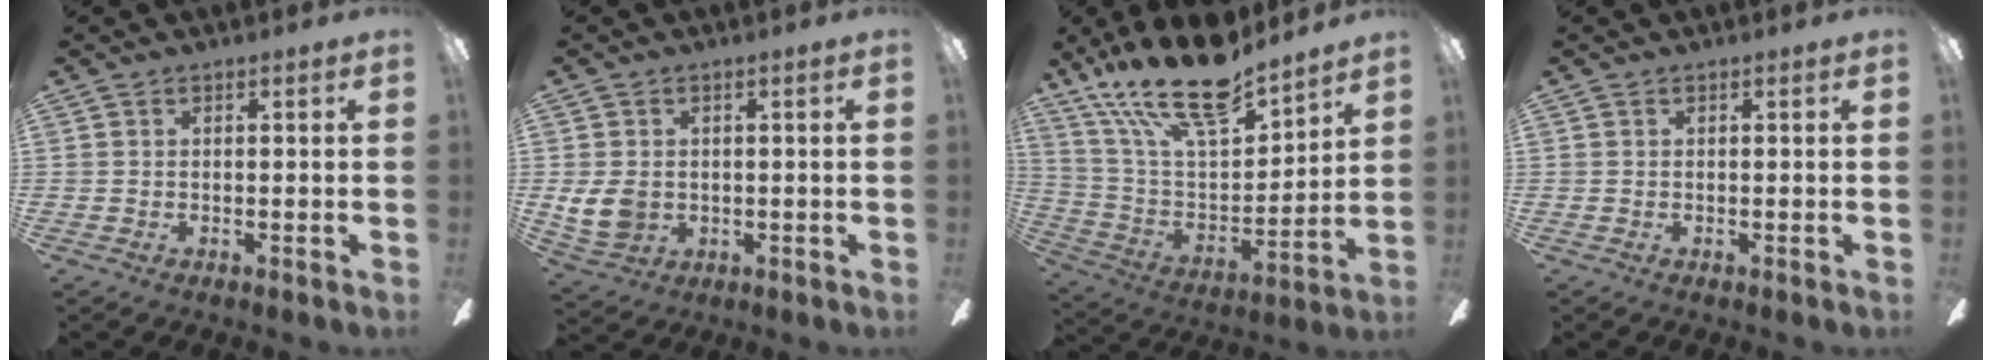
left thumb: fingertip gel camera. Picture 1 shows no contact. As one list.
[{"total": 6.4, "force": [0.4, 5.1, 3.8], "torque": [-0.096, 0.007, 0.010]}, {"total": 21.5, "force": [16.3, 7.1, 12.1], "torque": [-0.238, -0.104, 0.286]}, {"total": 0.0}]